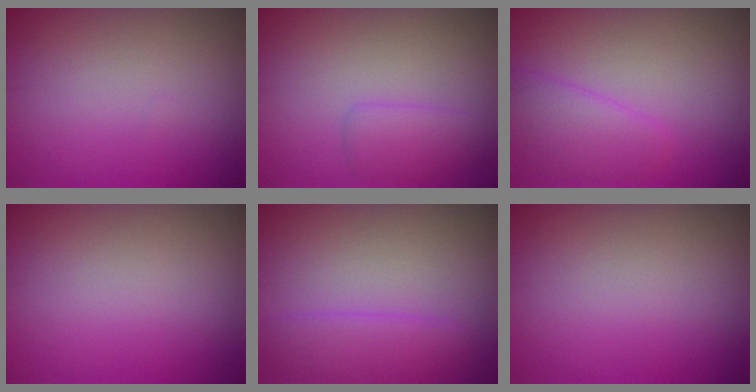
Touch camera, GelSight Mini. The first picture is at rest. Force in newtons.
{"total": 1.9, "press": 1.9, "slide": 0.1}
{"total": 2.7, "press": 2.7, "slide": 0.1}
{"total": 0.0}
{"total": 2.8, "press": 2.8, "slide": 0.3}
{"total": 0.0}